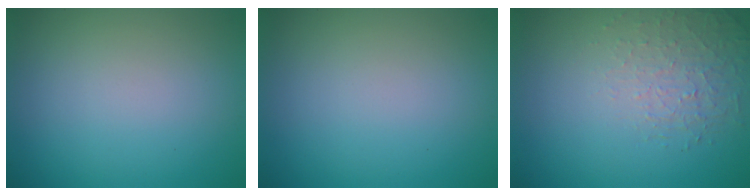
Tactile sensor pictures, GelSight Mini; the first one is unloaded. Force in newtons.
{"total": 0.0}
{"total": 1.5, "press": 0.8, "slide": 1.3}